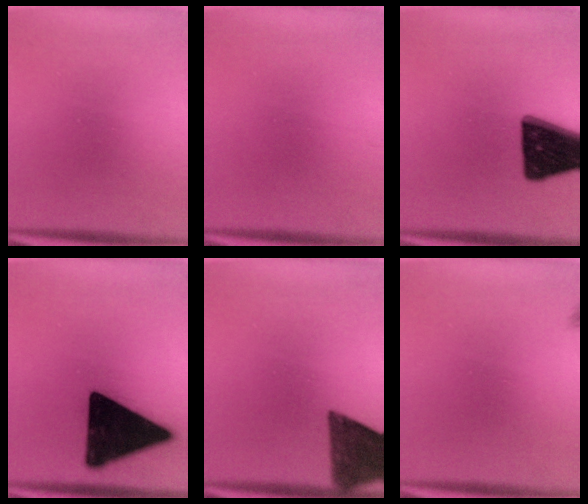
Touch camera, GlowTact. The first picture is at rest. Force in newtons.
{"total": 1.1}
{"total": 19.7}
{"total": 19.9}
{"total": 11.6}
{"total": 0.9}